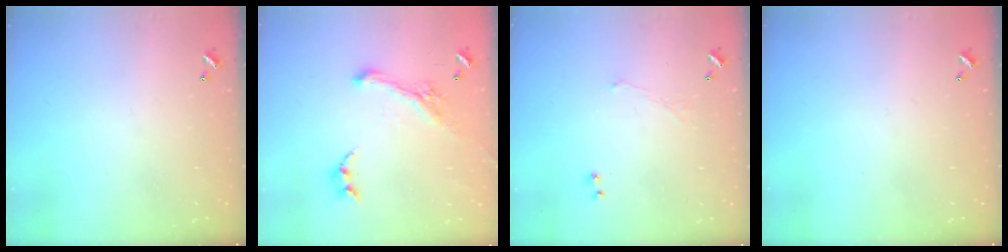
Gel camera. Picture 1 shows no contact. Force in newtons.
{"total": 1.4, "press": 0.7, "slide": 1.2}
{"total": 0.7, "press": 0.2, "slide": 0.7}
{"total": 0.0}